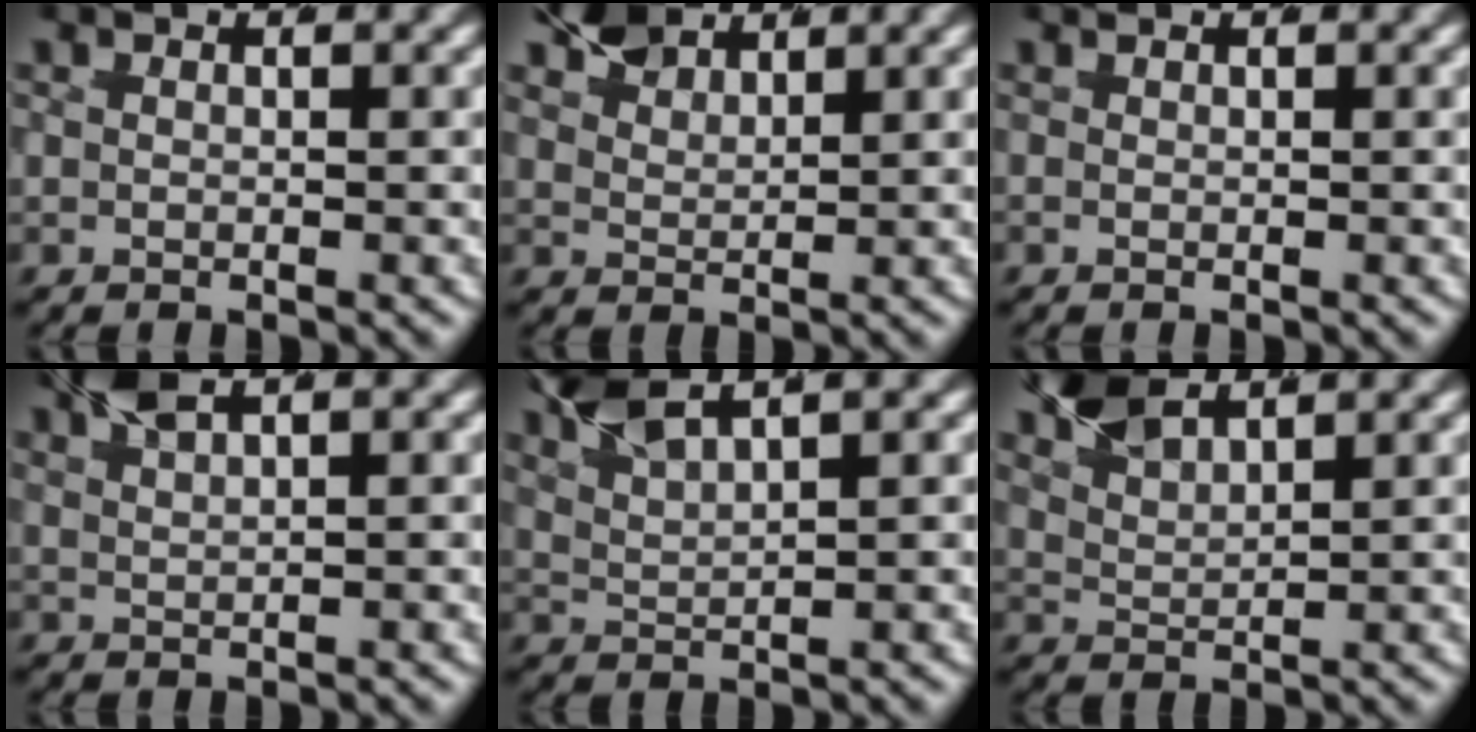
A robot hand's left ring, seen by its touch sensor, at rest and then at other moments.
{"total": 3.9, "force": [2.4, 2.2, 2.2], "torque": [-0.058, -0.003, 0.041]}
{"total": 0.5, "force": [0.5, 0.1, 0.1], "torque": [-0.001, 0.005, 0.006]}
{"total": 3.1, "force": [2.0, 1.4, 1.9], "torque": [-0.055, 0.006, 0.033]}
{"total": 5.1, "force": [2.8, 2.5, 3.4], "torque": [-0.087, 0.004, 0.041]}
{"total": 4.7, "force": [2.6, 2.6, 2.9], "torque": [-0.084, -0.003, 0.038]}